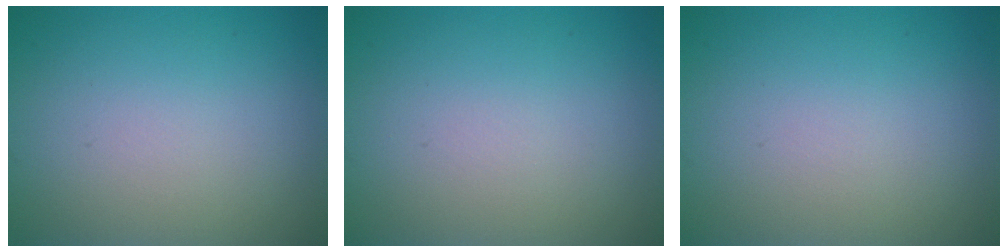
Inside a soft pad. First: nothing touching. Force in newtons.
{"total": 0.0}
{"total": 0.0}